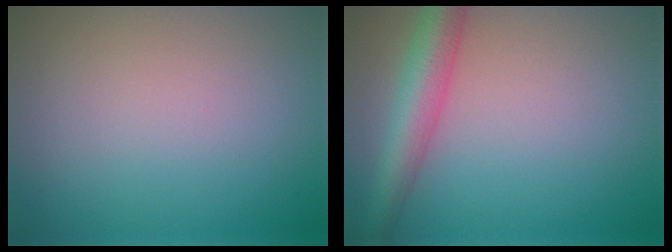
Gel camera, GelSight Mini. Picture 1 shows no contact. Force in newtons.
{"total": 5.1, "press": 5.1, "slide": 0.2}